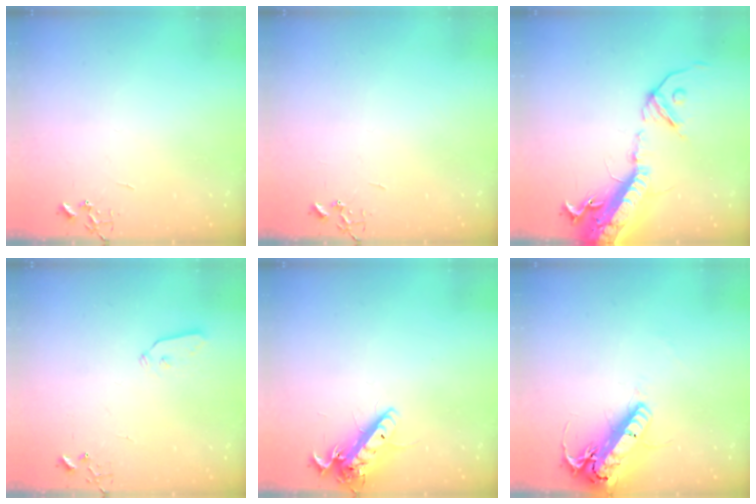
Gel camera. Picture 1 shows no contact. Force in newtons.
{"total": 0.0}
{"total": 21.7, "press": 21.1, "slide": 5.1}
{"total": 4.3, "press": 4.3, "slide": 0.3}
{"total": 14.8, "press": 14.5, "slide": 2.8}
{"total": 20.0, "press": 19.6, "slide": 4.1}